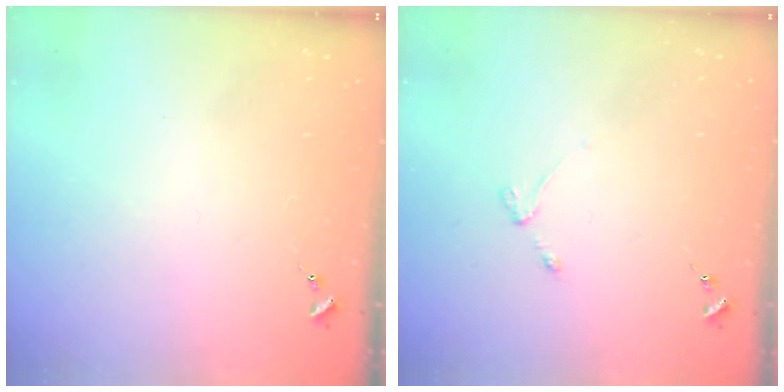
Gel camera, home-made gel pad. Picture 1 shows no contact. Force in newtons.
{"total": 3.1, "press": 3.0, "slide": 0.4}